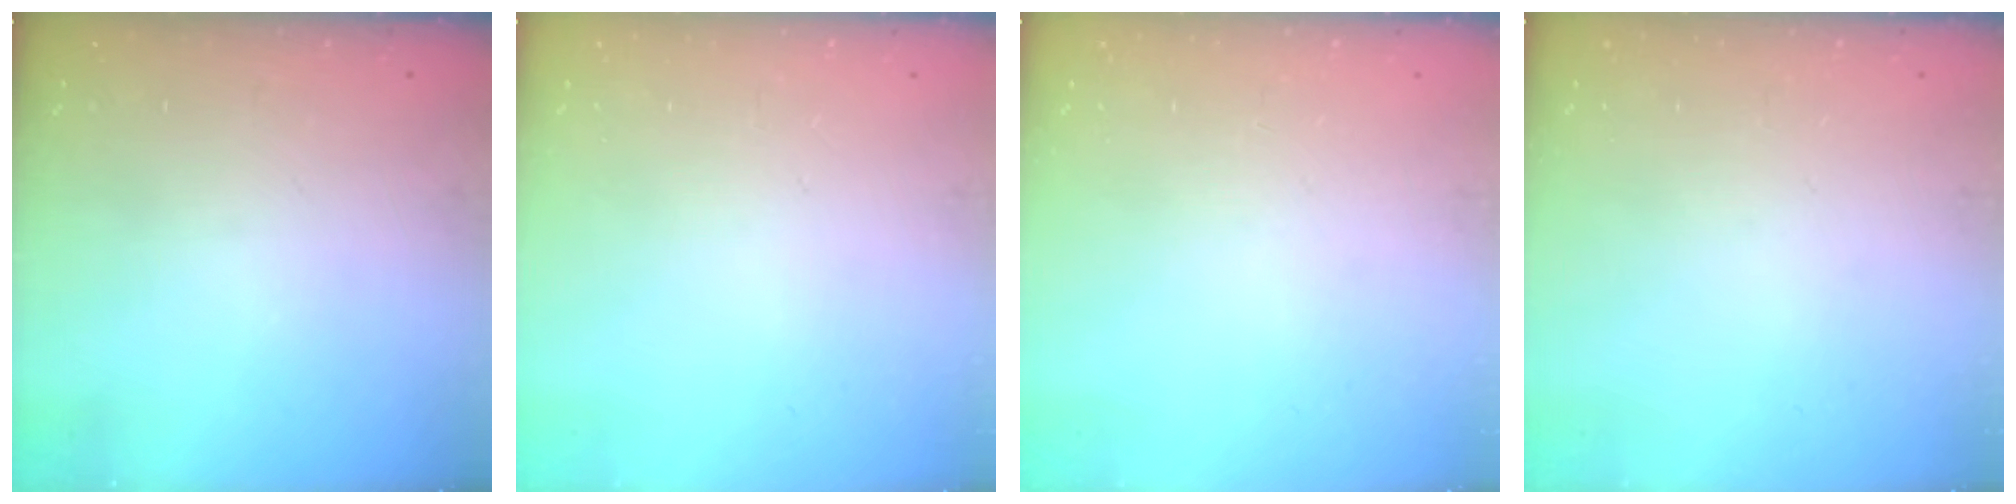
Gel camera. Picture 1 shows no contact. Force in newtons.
{"total": 0.0}
{"total": 0.0}
{"total": 0.0}